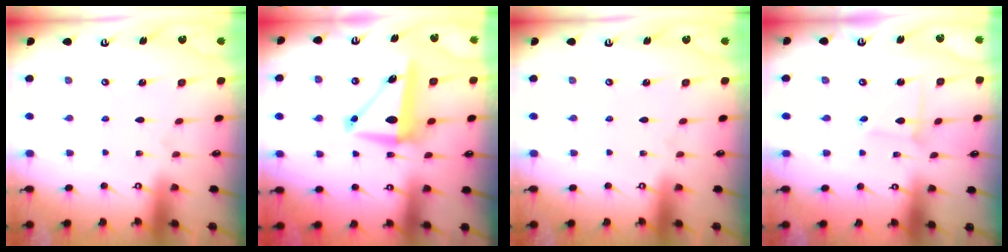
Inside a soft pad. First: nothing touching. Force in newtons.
{"total": 8.9, "press": 8.3, "slide": 3.1}
{"total": 0.0}
{"total": 3.1, "press": 3.0, "slide": 0.3}